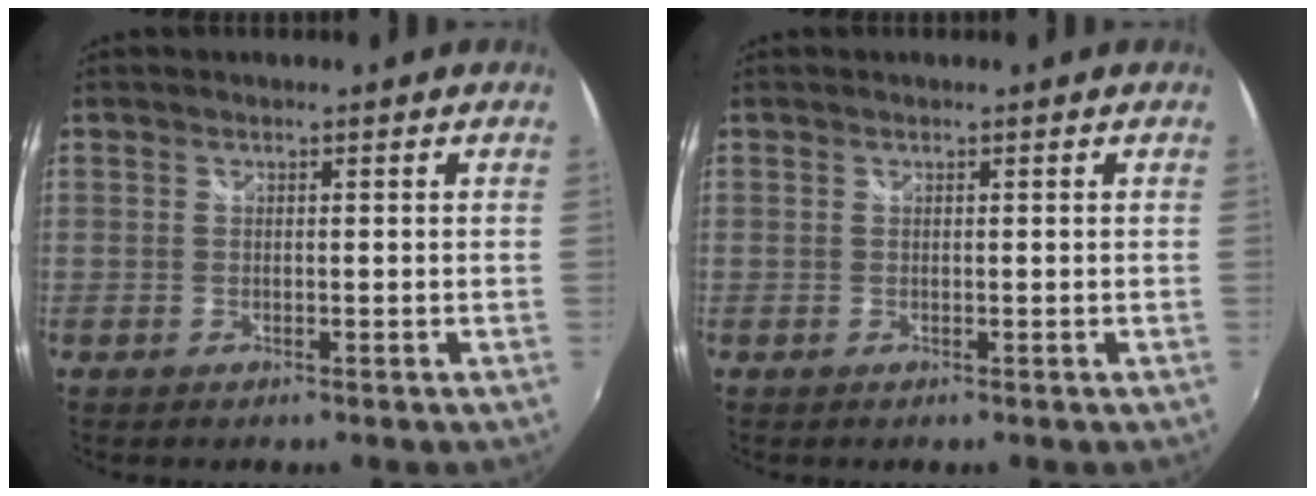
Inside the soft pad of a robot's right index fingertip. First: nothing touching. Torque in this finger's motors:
{"motor_torque": [-0.04, 0.19, -0.04, -0.01]}